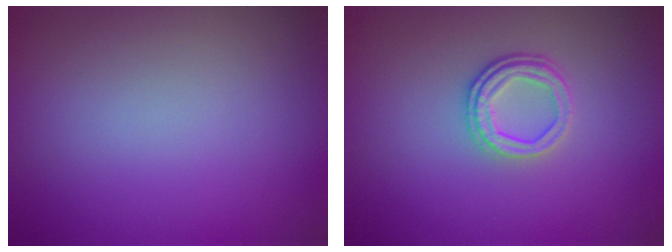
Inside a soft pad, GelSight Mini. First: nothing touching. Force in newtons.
{"total": 2.6, "press": 2.3, "slide": 1.3}